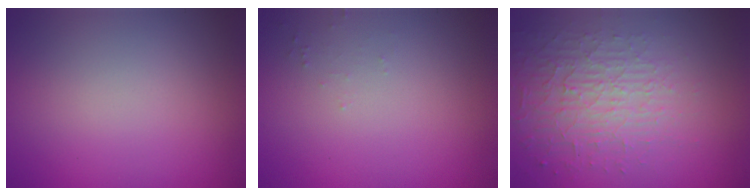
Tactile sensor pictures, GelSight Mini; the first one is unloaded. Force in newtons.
{"total": 0.6, "press": 0.6, "slide": 0.2}
{"total": 3.7, "press": 3.2, "slide": 1.7}